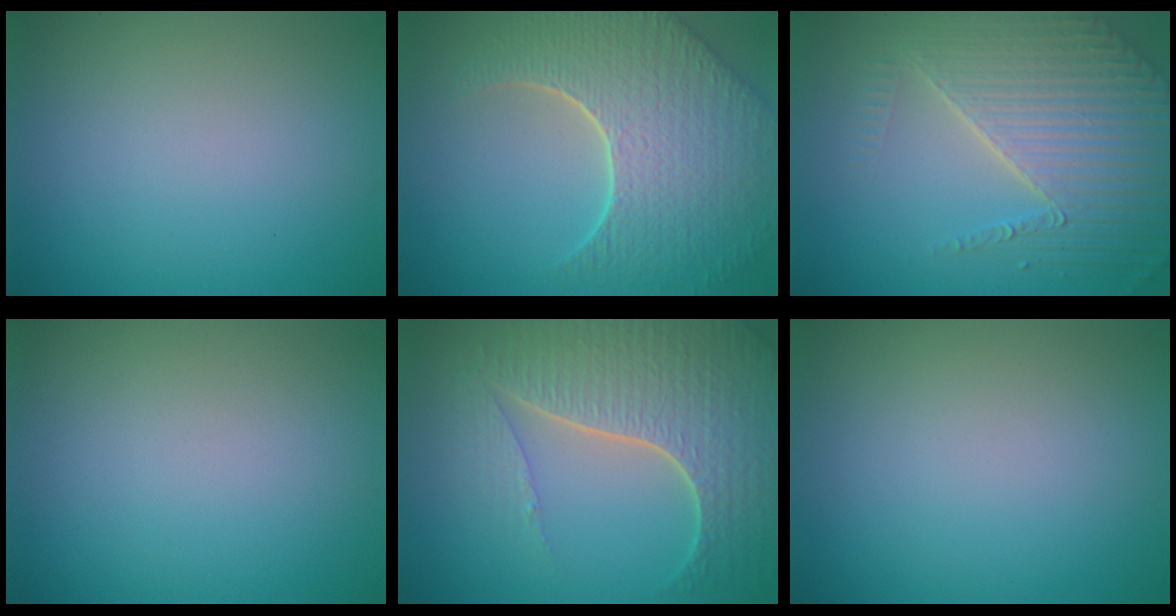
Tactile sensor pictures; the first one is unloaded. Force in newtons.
{"total": 9.0, "press": 6.4, "slide": 6.4}
{"total": 6.3, "press": 5.0, "slide": 3.7}
{"total": 0.0}
{"total": 7.4, "press": 5.4, "slide": 5.1}
{"total": 0.0}